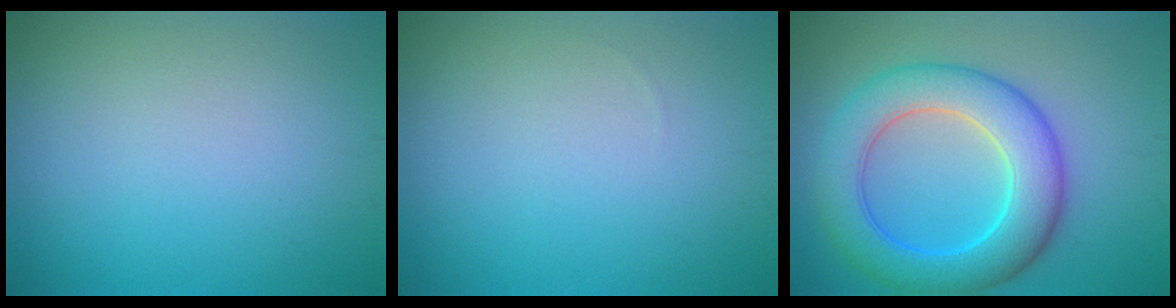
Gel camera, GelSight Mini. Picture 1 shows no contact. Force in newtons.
{"total": 0.0}
{"total": 8.1, "press": 8.1, "slide": 0.1}